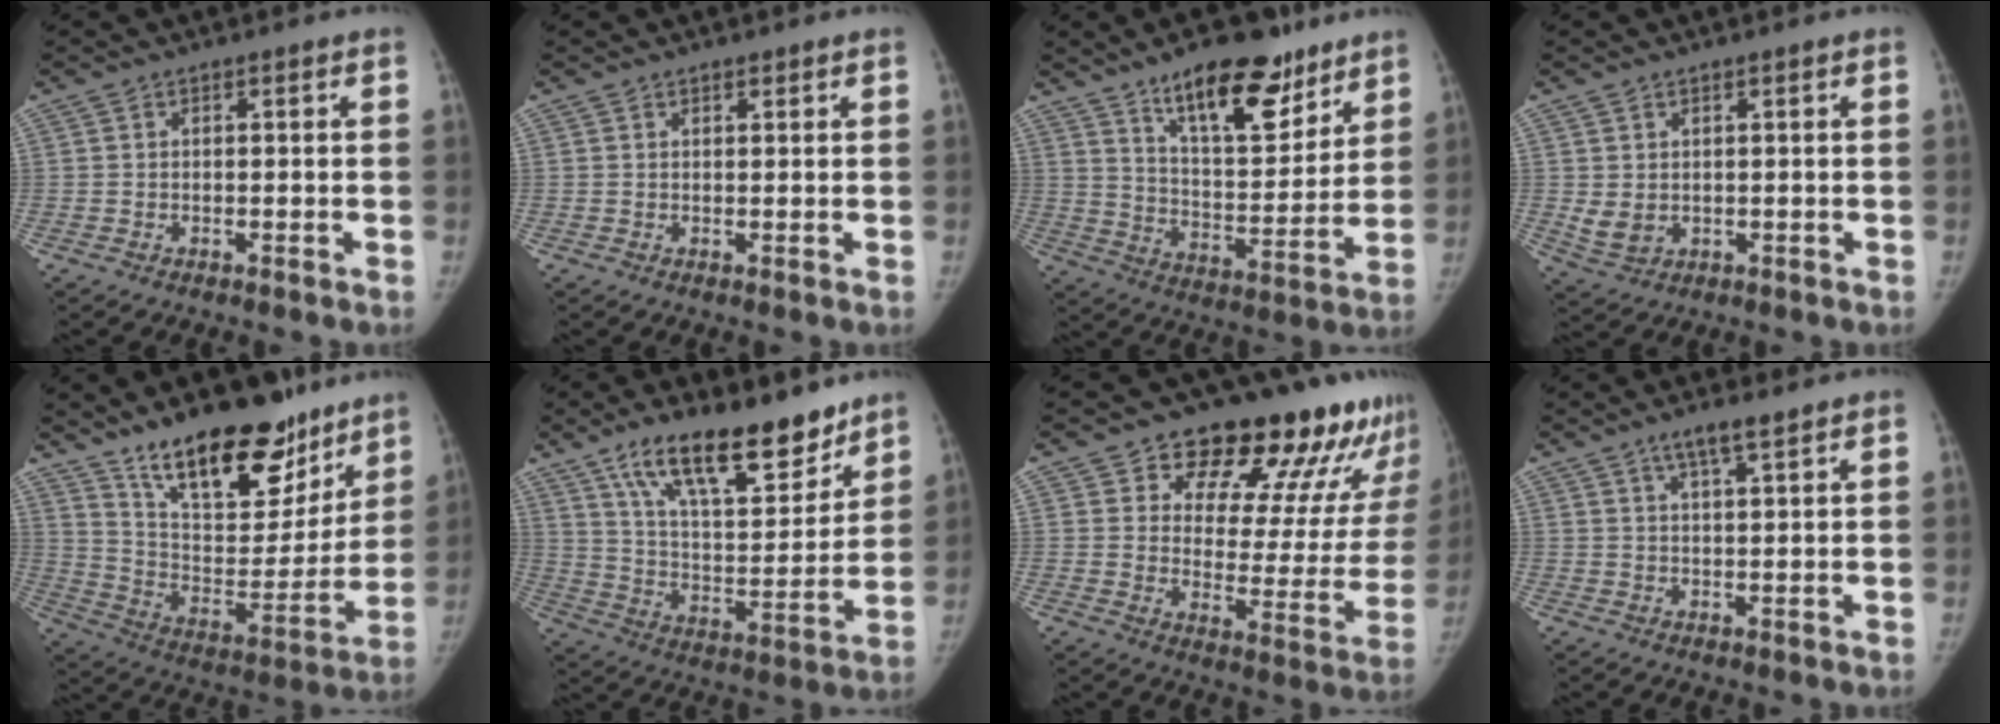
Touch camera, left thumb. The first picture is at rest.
{"total": 1.0, "force": [0.8, 0.4, 0.4], "torque": [-0.002, -0.004, 0.011]}
{"total": 17.9, "force": [12.1, 6.9, 11.3], "torque": [-0.127, -0.075, 0.199]}
{"total": 3.7, "force": [0.5, 2.8, 2.4], "torque": [-0.039, -0.013, 0.021]}
{"total": 25.0, "force": [17.6, 10.7, 14.1], "torque": [-0.170, -0.090, 0.286]}
{"total": 21.3, "force": [14.8, 7.9, 13.2], "torque": [-0.171, -0.078, 0.252]}
{"total": 21.9, "force": [17.0, 9.9, 9.7], "torque": [-0.069, -0.092, 0.216]}
{"total": 4.4, "force": [3.0, 0.7, 3.1], "torque": [-0.055, -0.012, 0.056]}